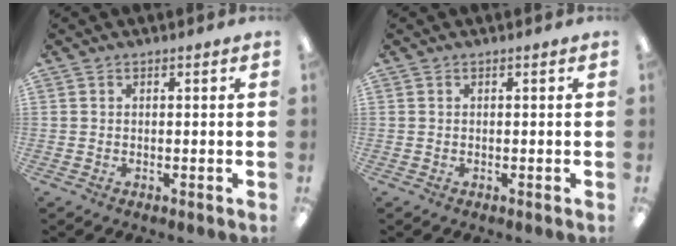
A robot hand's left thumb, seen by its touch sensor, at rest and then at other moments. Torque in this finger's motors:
{"motor_torque": [-0.07, -0.07, 0.14, -0.11, 0.00]}